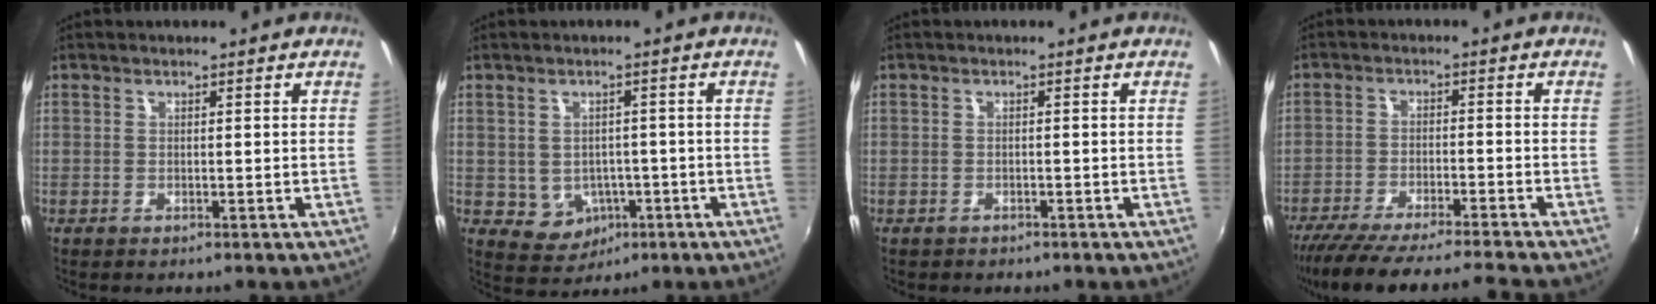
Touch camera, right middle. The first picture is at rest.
{"total": 5.7, "force": [-1.6, 5.1, 1.9], "torque": [-0.048, 0.006, -0.006]}
{"total": 1.4, "force": [-1.1, 0.9, 0.2], "torque": [-0.009, -0.002, -0.016]}
{"total": 14.5, "force": [-13.1, -0.3, 6.2], "torque": [-0.131, -0.019, -0.217]}